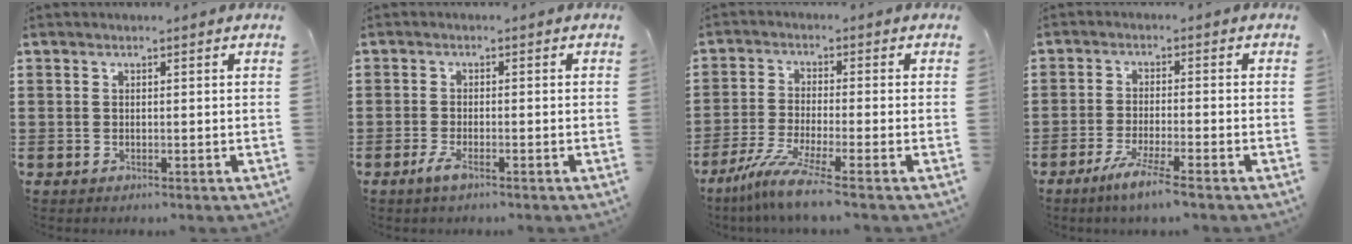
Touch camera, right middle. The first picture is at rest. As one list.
[{"total": 2.1, "force": [-1.1, 0.4, 1.7], "torque": [-0.037, -0.003, -0.023]}, {"total": 6.3, "force": [-4.5, -0.1, 4.4], "torque": [-0.105, -0.024, -0.091]}, {"total": 4.4, "force": [-3.3, -0.2, 3.0], "torque": [-0.061, -0.012, -0.059]}]